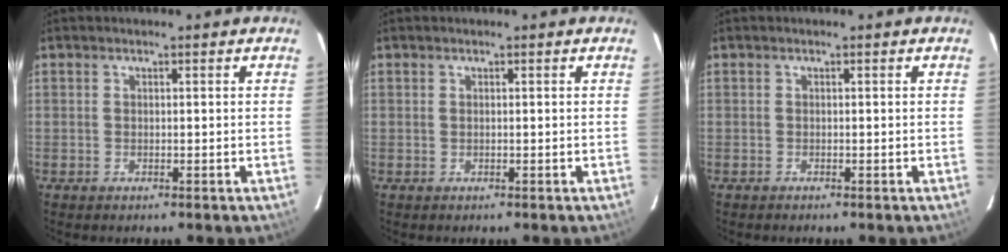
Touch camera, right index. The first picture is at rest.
{"total": 0.0}
{"total": 0.0}